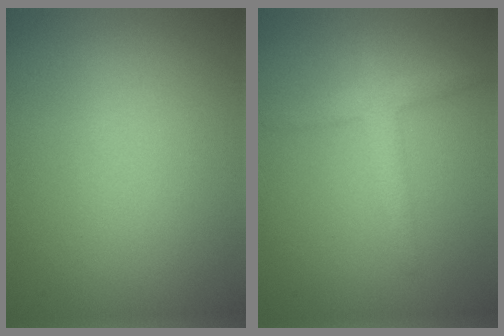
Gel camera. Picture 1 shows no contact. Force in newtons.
{"total": 2.5, "press": 2.5, "slide": 0.1}